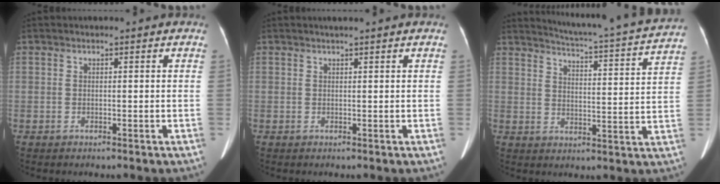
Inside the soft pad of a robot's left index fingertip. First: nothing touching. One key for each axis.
{"total": 1.3, "fx": 1.0, "fy": -0.2, "fz": 0.7, "tx": -0.013, "ty": 0.009, "tz": 0.023}
{"total": 17.8, "fx": 16.9, "fy": -0.5, "fz": 5.6, "tx": -0.099, "ty": -0.047, "tz": 0.208}